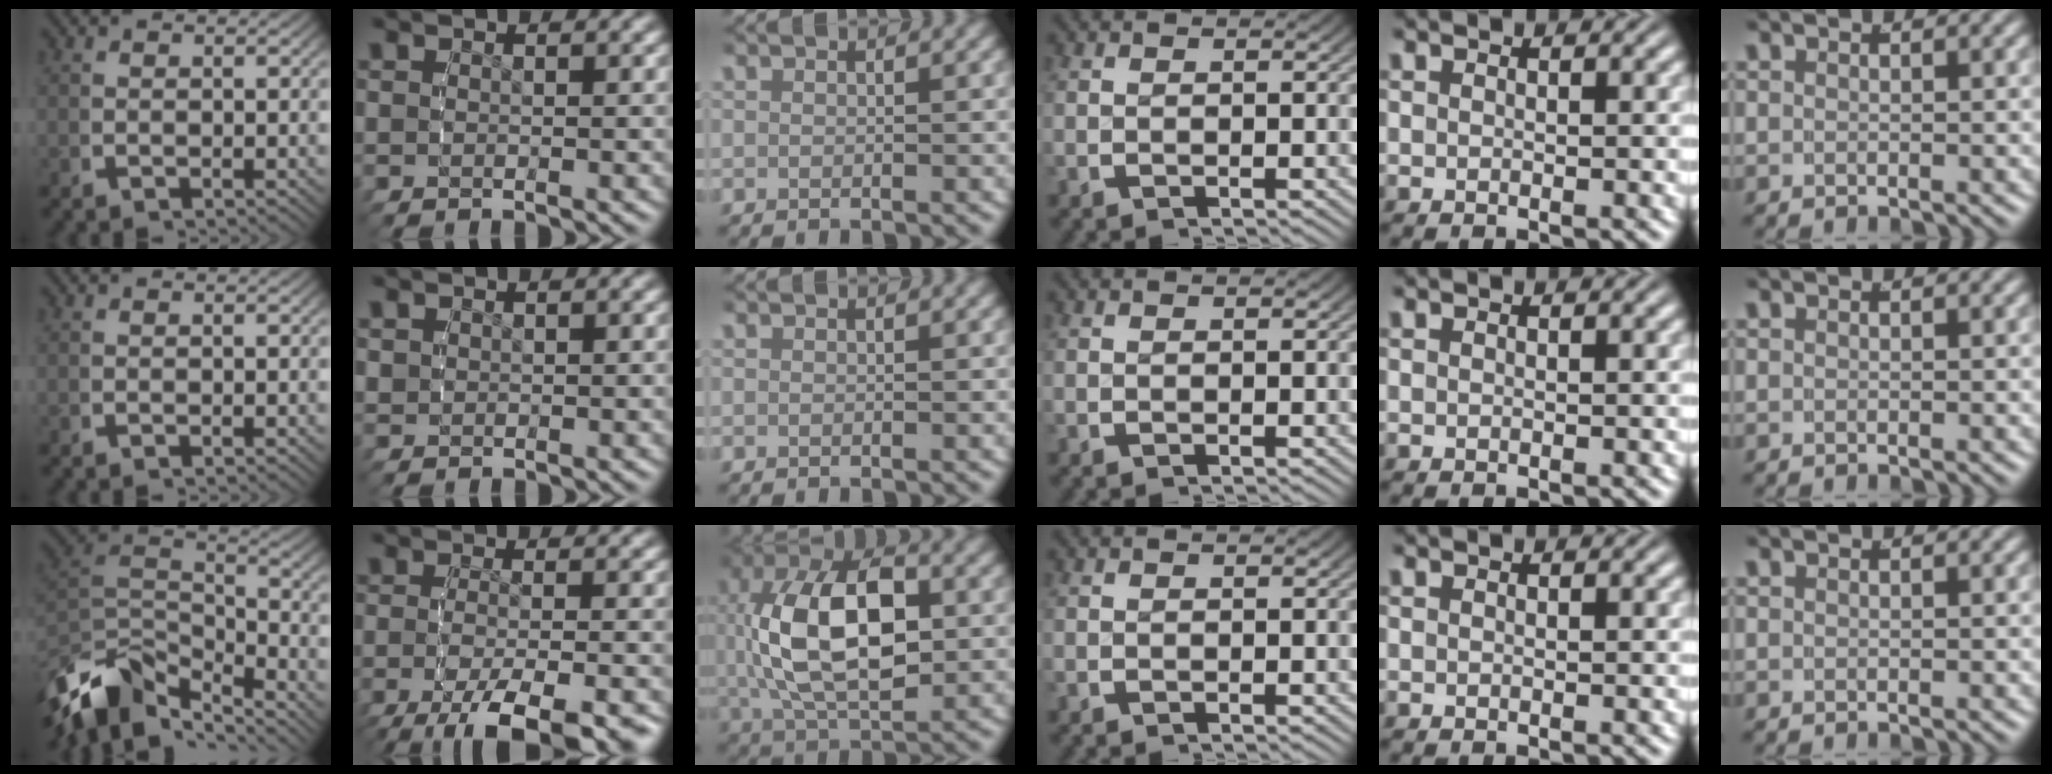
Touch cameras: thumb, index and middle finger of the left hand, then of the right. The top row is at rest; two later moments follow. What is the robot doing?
{"motion": "grasp_and_lifting", "object": "bottle cap"}